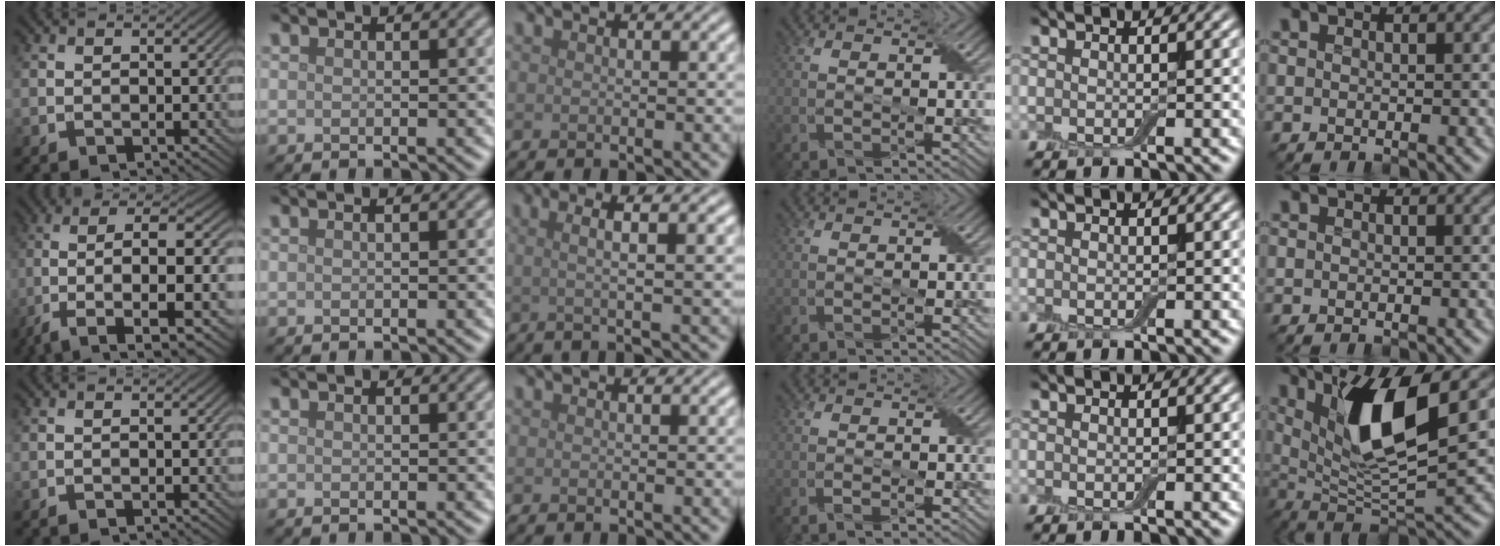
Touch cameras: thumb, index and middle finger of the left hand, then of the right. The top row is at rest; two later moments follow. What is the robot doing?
{"motion": "peel", "object": "bubble wrap"}